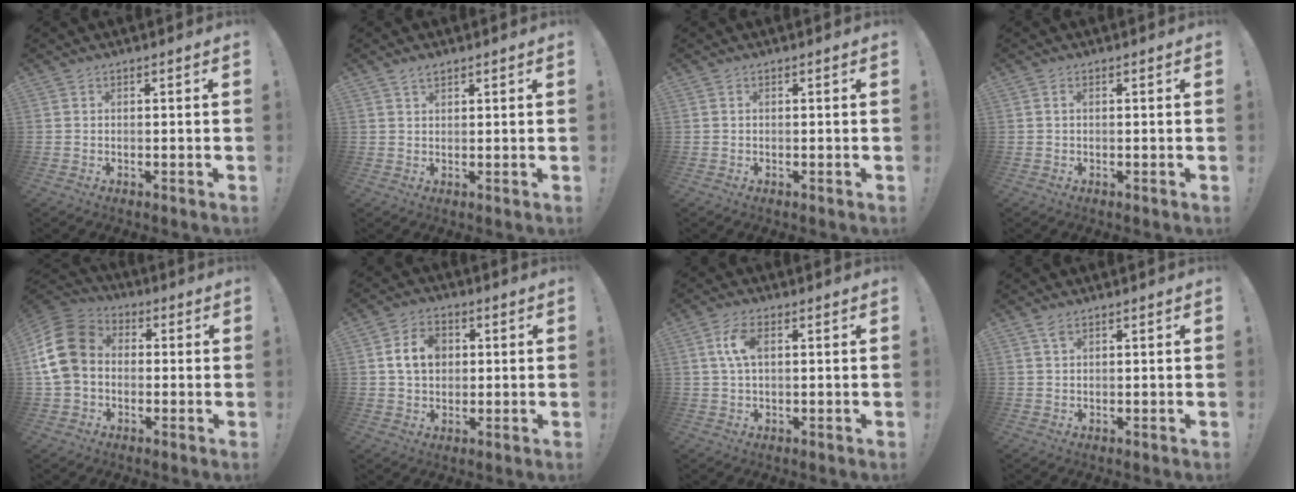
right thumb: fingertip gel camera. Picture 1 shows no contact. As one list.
[{"total": 2.3, "force": [1.8, 1.0, 1.1], "torque": [-0.020, -0.004, 0.033]}, {"total": 0.0}, {"total": 0.7, "force": [0.1, 0.3, 0.6], "torque": [-0.016, 0.004, 0.003]}, {"total": 15.0, "force": [0.6, 11.7, 9.4], "torque": [-0.175, 0.023, 0.014]}, {"total": 9.0, "force": [2.0, 6.9, 5.5], "torque": [-0.084, 0.009, 0.039]}, {"total": 6.6, "force": [1.6, 3.3, 5.4], "torque": [-0.100, 0.002, 0.025]}, {"total": 2.2, "force": [1.4, 0.9, 1.4], "torque": [-0.023, -0.002, 0.025]}]